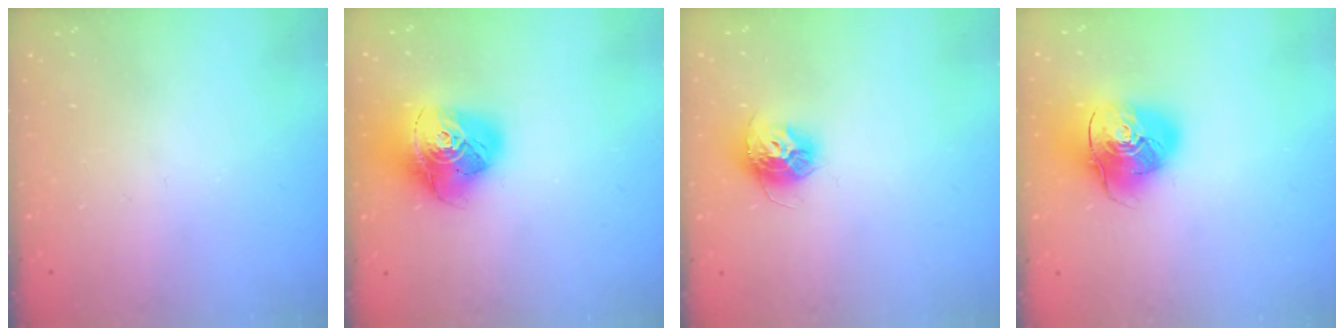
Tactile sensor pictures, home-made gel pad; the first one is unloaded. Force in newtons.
{"total": 18.0, "press": 17.9, "slide": 1.9}
{"total": 11.2, "press": 11.2, "slide": 0.8}
{"total": 15.6, "press": 15.4, "slide": 2.2}